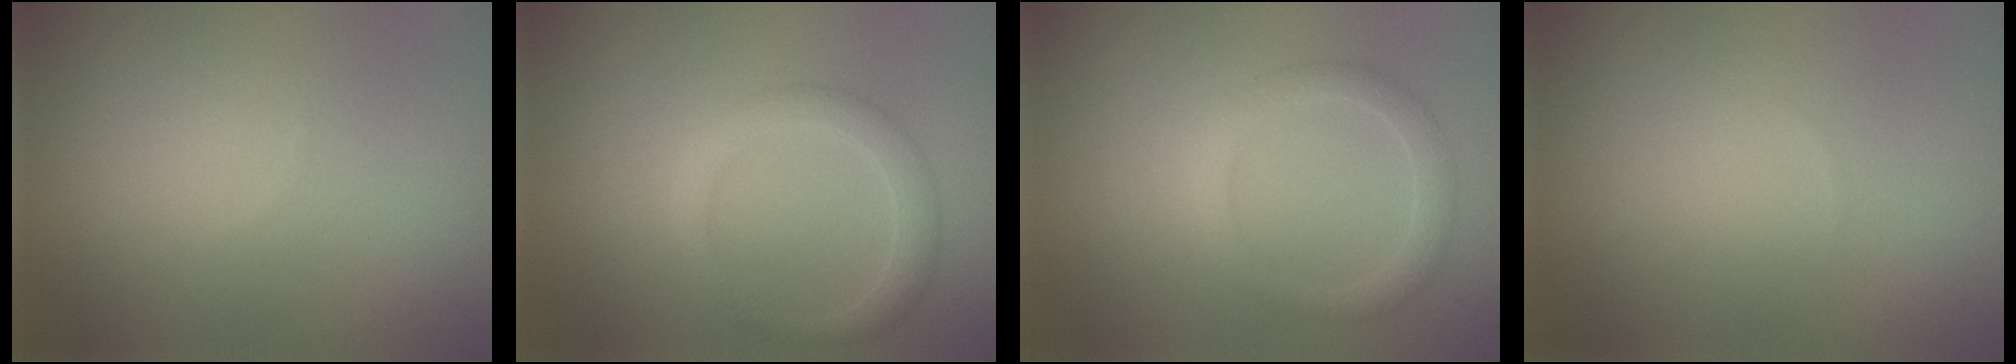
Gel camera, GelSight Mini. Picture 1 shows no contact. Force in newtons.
{"total": 2.5, "press": 2.5, "slide": 0.1}
{"total": 2.3, "press": 2.3, "slide": 0.1}
{"total": 0.0}